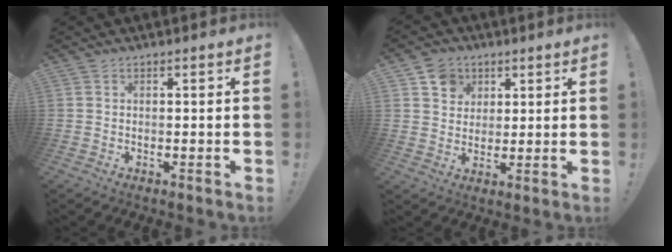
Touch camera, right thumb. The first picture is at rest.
{"total": 7.6, "force": [3.5, 6.6, 1.7], "torque": [-0.019, -0.021, 0.069]}